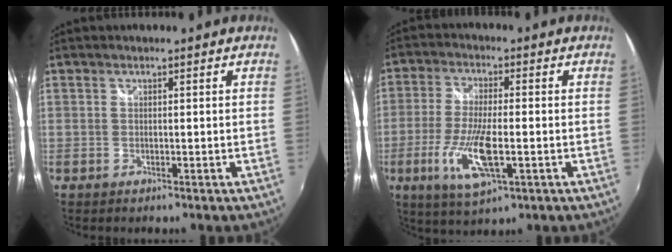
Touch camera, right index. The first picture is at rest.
{"total": 11.4, "force": [-3.4, 3.1, 10.4], "torque": [-0.214, -0.017, -0.064]}